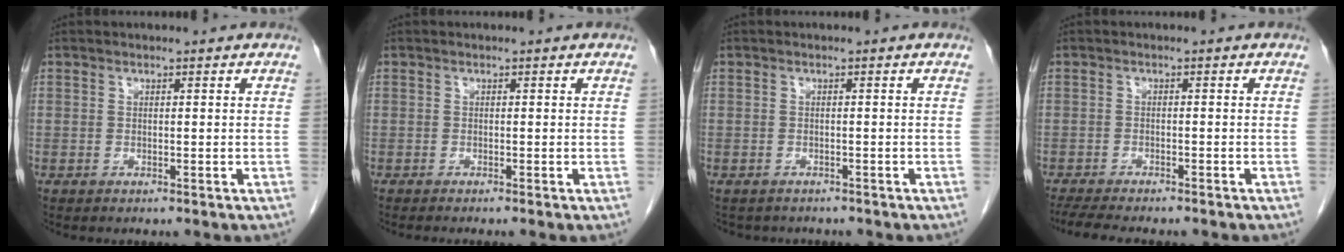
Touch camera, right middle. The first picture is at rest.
{"total": 1.6, "force": [-1.4, -0.3, 0.8], "torque": [-0.008, 0.003, -0.018]}
{"total": 3.0, "force": [-2.7, 1.3, 0.2], "torque": [-0.007, -0.001, -0.035]}
{"total": 8.6, "force": [-7.4, 1.5, 4.1], "torque": [-0.065, -0.011, -0.108]}